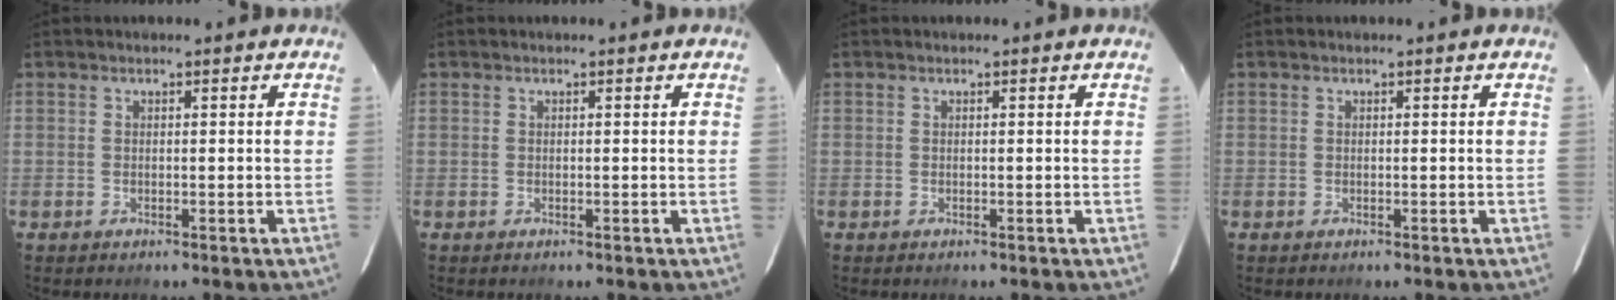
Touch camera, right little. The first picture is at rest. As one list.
[{"total": 0.0}, {"total": 0.0}, {"total": 0.0}]